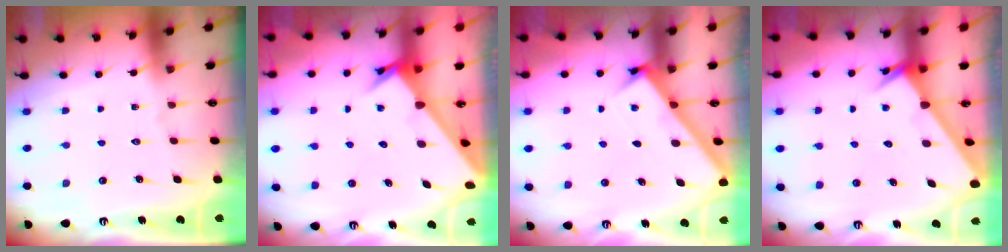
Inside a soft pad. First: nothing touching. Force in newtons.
{"total": 3.3, "press": 3.3, "slide": 0.3}
{"total": 2.9, "press": 2.9, "slide": 0.2}
{"total": 2.5, "press": 2.5, "slide": 0.3}